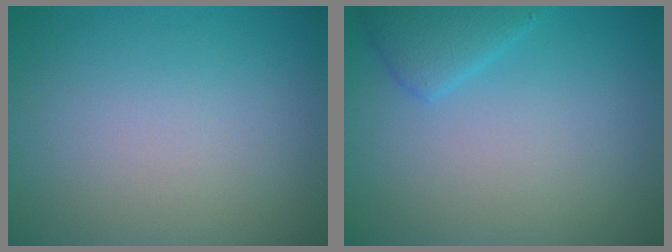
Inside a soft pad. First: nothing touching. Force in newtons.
{"total": 2.3, "press": 2.3, "slide": 0.1}